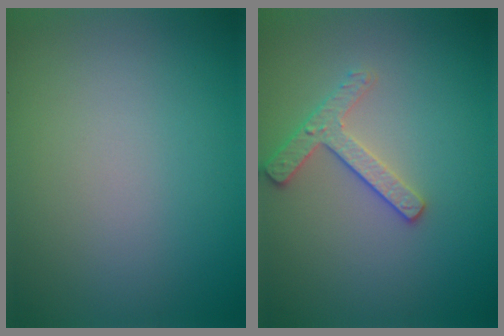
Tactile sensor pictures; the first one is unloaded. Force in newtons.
{"total": 2.4, "press": 2.3, "slide": 0.5}